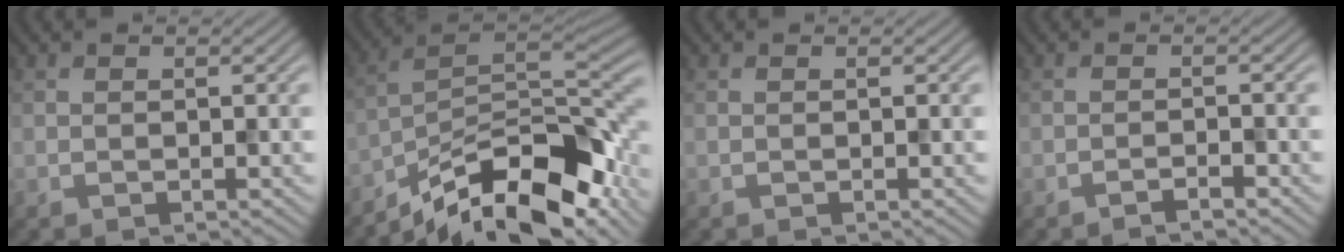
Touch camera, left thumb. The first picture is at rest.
{"total": 14.4, "force": [-10.3, 4.6, 9.1], "torque": [-0.160, -0.001, -0.177]}
{"total": 0.0}
{"total": 1.5, "force": [-1.3, 0.1, 0.9], "torque": [-0.013, 0.004, -0.026]}